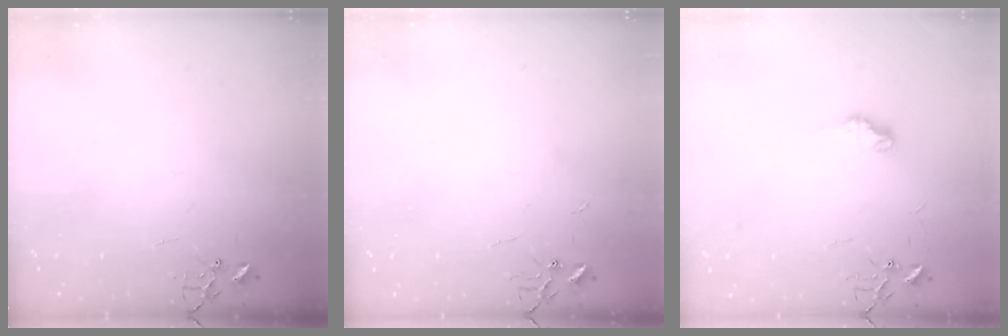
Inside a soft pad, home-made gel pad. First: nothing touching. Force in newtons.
{"total": 2.2, "press": 2.2, "slide": 0.3}
{"total": 7.1, "press": 7.1, "slide": 0.5}